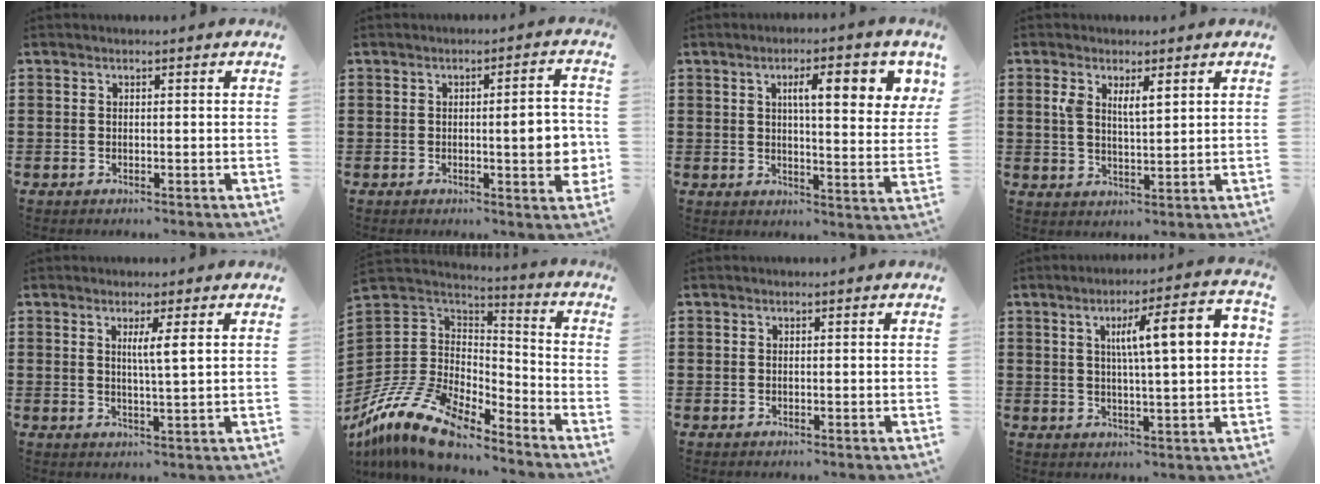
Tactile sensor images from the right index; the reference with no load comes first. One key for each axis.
{"total": 6.1, "fx": -0.4, "fy": 1.3, "fz": 5.9, "tx": -0.076, "ty": -0.011, "tz": -0.011}
{"total": 7.8, "fx": 3.0, "fy": 1.7, "fz": 6.9, "tx": -0.107, "ty": -0.006, "tz": 0.041}
{"total": 4.0, "fx": 1.9, "fy": 1.4, "fz": 3.2, "tx": -0.059, "ty": 0.003, "tz": 0.031}
{"total": 3.0, "fx": 1.0, "fy": -0.4, "fz": 2.7, "tx": -0.056, "ty": -0.006, "tz": 0.015}
{"total": 13.9, "fx": -10.7, "fy": 5.8, "fz": 6.8, "tx": -0.168, "ty": 0.018, "tz": -0.204}
{"total": 0.0}
{"total": 10.3, "fx": 2.5, "fy": 1.8, "fz": 9.8, "tx": -0.173, "ty": 0.004, "tz": 0.032}